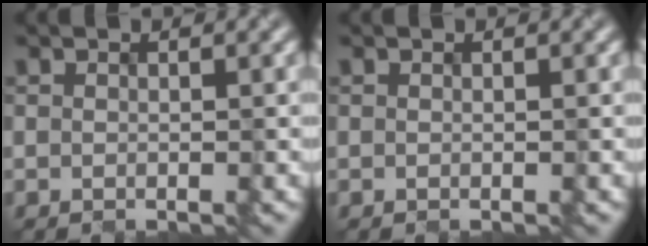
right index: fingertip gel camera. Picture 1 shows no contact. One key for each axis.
{"total": 0.0}